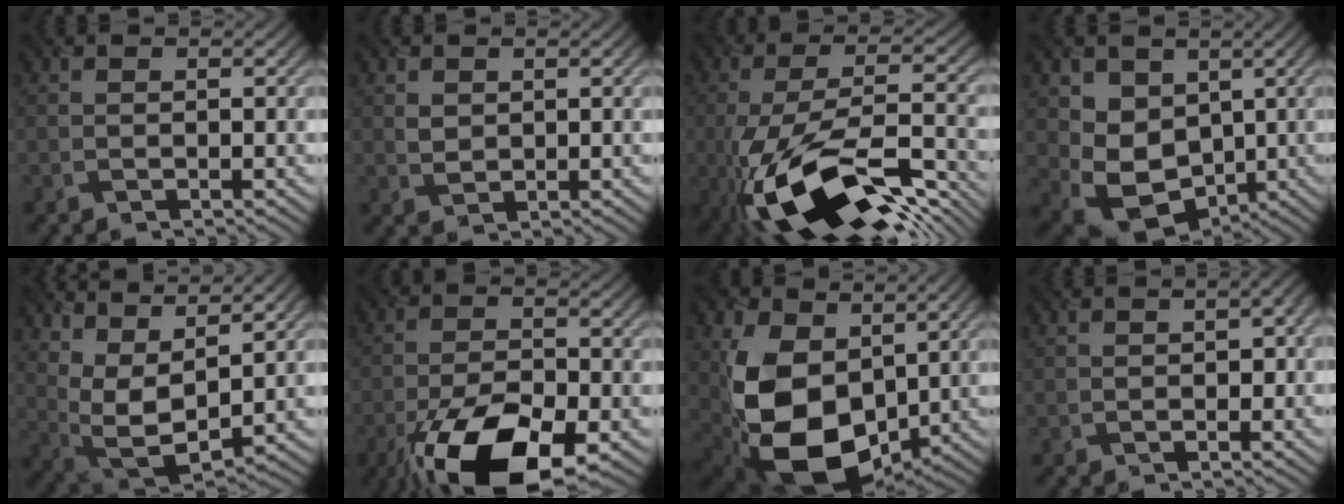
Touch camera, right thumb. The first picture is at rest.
{"total": 1.8, "force": [0.8, 1.4, 0.8], "torque": [-0.023, -0.003, 0.019]}
{"total": 17.4, "force": [-9.0, 6.3, 13.5], "torque": [-0.266, -0.022, -0.159]}
{"total": 7.7, "force": [0.7, 6.4, 4.1], "torque": [-0.103, -0.030, 0.014]}
{"total": 10.3, "force": [5.9, 4.1, 7.4], "torque": [-0.180, 0.006, 0.118]}
{"total": 14.9, "force": [-8.5, 6.3, 10.5], "torque": [-0.197, -0.026, -0.152]}
{"total": 14.1, "force": [0.4, 10.0, 10.0], "torque": [-0.233, -0.028, 0.014]}
{"total": 2.5, "force": [0.2, 1.5, 2.0], "torque": [-0.031, 0.001, 0.008]}